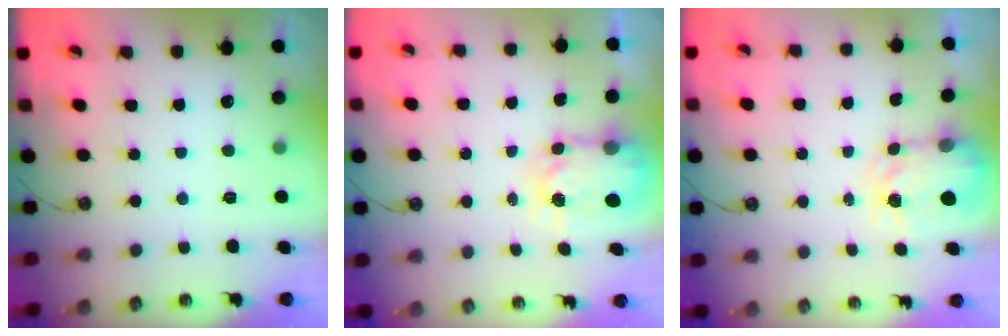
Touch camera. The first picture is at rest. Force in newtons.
{"total": 6.2, "press": 6.2, "slide": 0.4}
{"total": 3.8, "press": 3.8, "slide": 0.6}